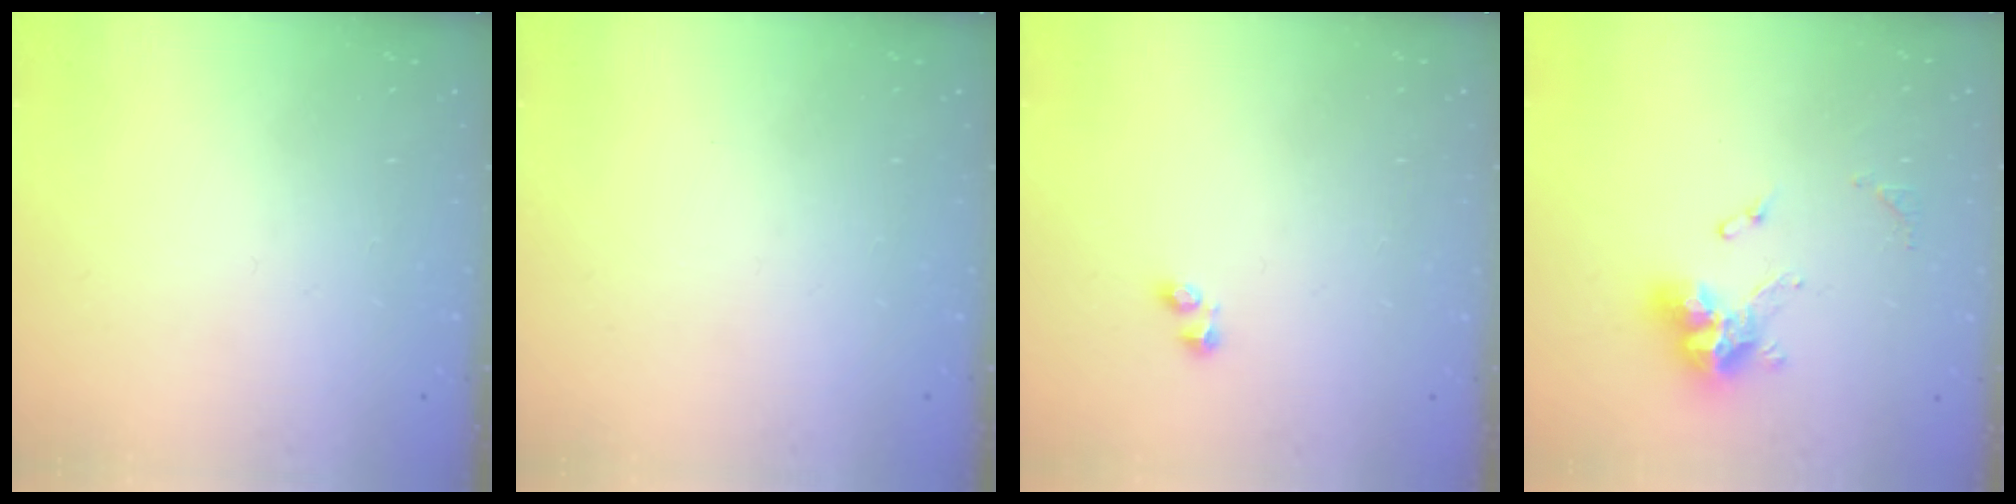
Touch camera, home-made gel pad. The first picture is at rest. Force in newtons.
{"total": 0.0}
{"total": 1.9, "press": 1.9, "slide": 0.5}
{"total": 11.0, "press": 10.9, "slide": 0.8}